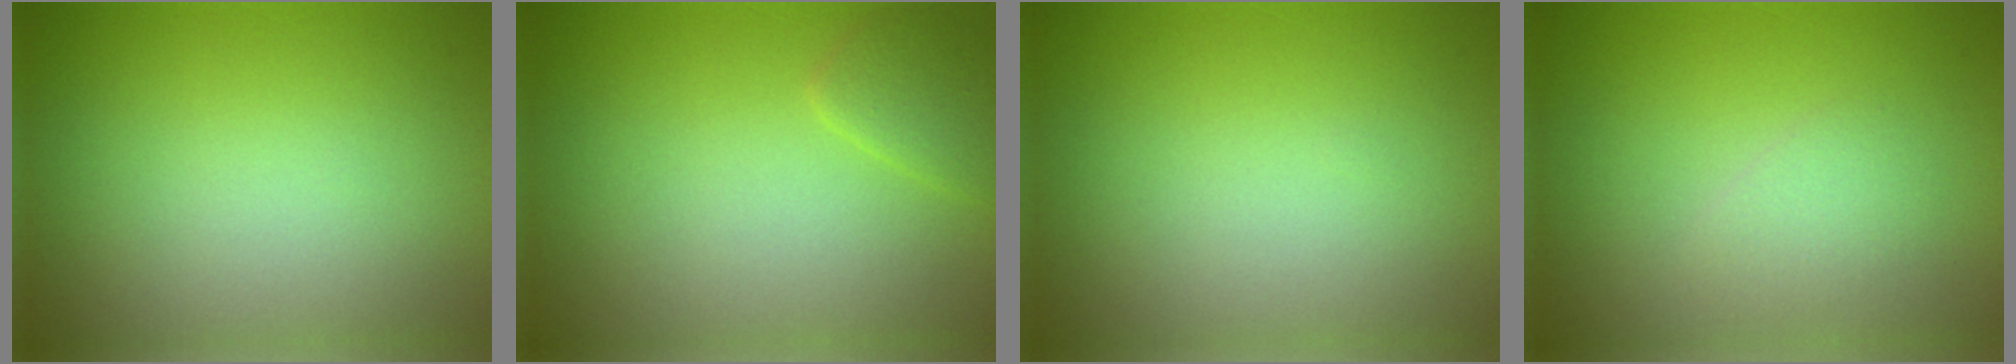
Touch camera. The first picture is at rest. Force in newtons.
{"total": 1.6, "press": 1.6, "slide": 0.1}
{"total": 0.0}
{"total": 1.4, "press": 1.4, "slide": 0.1}